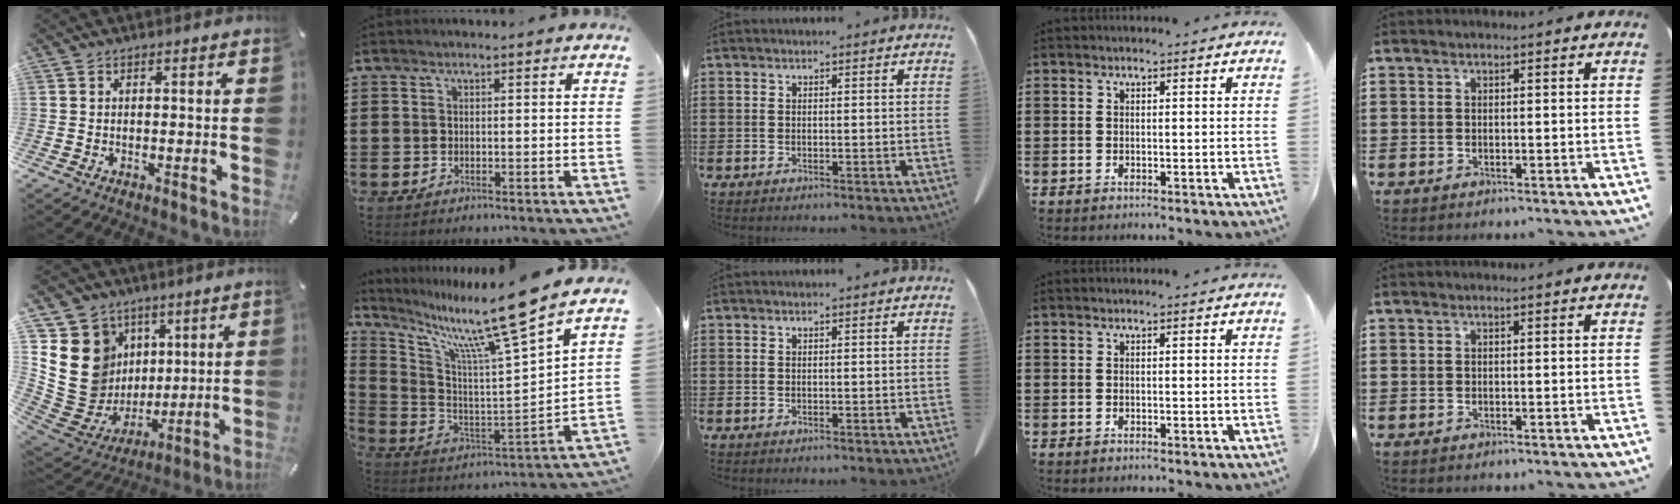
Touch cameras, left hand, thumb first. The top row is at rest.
{"thumb": {"total": 18.1, "force": [3.4, 16.6, 6.5], "torque": [-0.114, -0.039, 0.094]}, "index": {"total": 12.8, "force": [10.0, -0.6, 7.9], "torque": [-0.163, -0.076, 0.152]}}